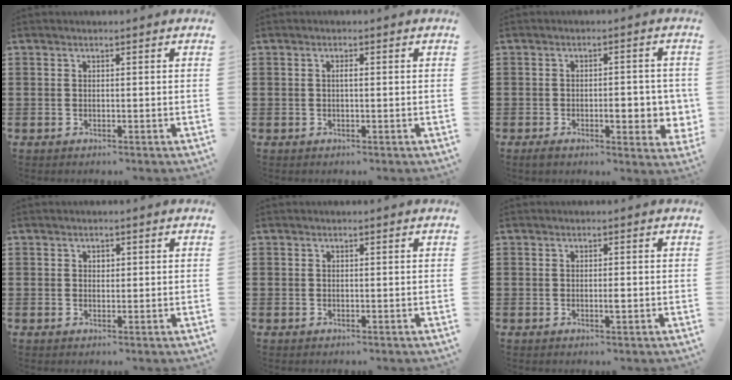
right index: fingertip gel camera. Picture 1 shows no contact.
{"total": 0.9, "force": [0.0, 0.1, 0.9], "torque": [-0.017, -0.002, 0.000]}
{"total": 5.7, "force": [-1.1, 2.2, 5.1], "torque": [-0.061, -0.004, -0.024]}
{"total": 0.9, "force": [0.3, 0.7, 0.4], "torque": [-0.009, 0.004, 0.006]}
{"total": 0.0}
{"total": 1.3, "force": [-0.3, 0.2, 1.2], "torque": [-0.022, -0.002, -0.004]}